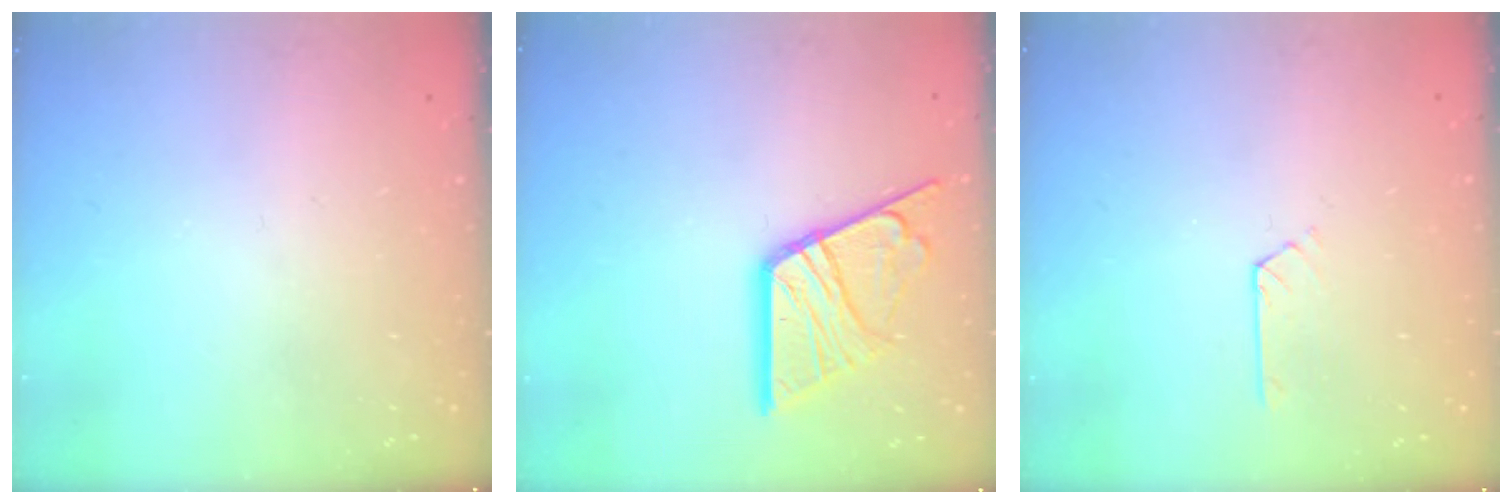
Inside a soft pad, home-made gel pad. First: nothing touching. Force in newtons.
{"total": 15.4, "press": 15.3, "slide": 1.4}
{"total": 2.1, "press": 2.0, "slide": 0.3}